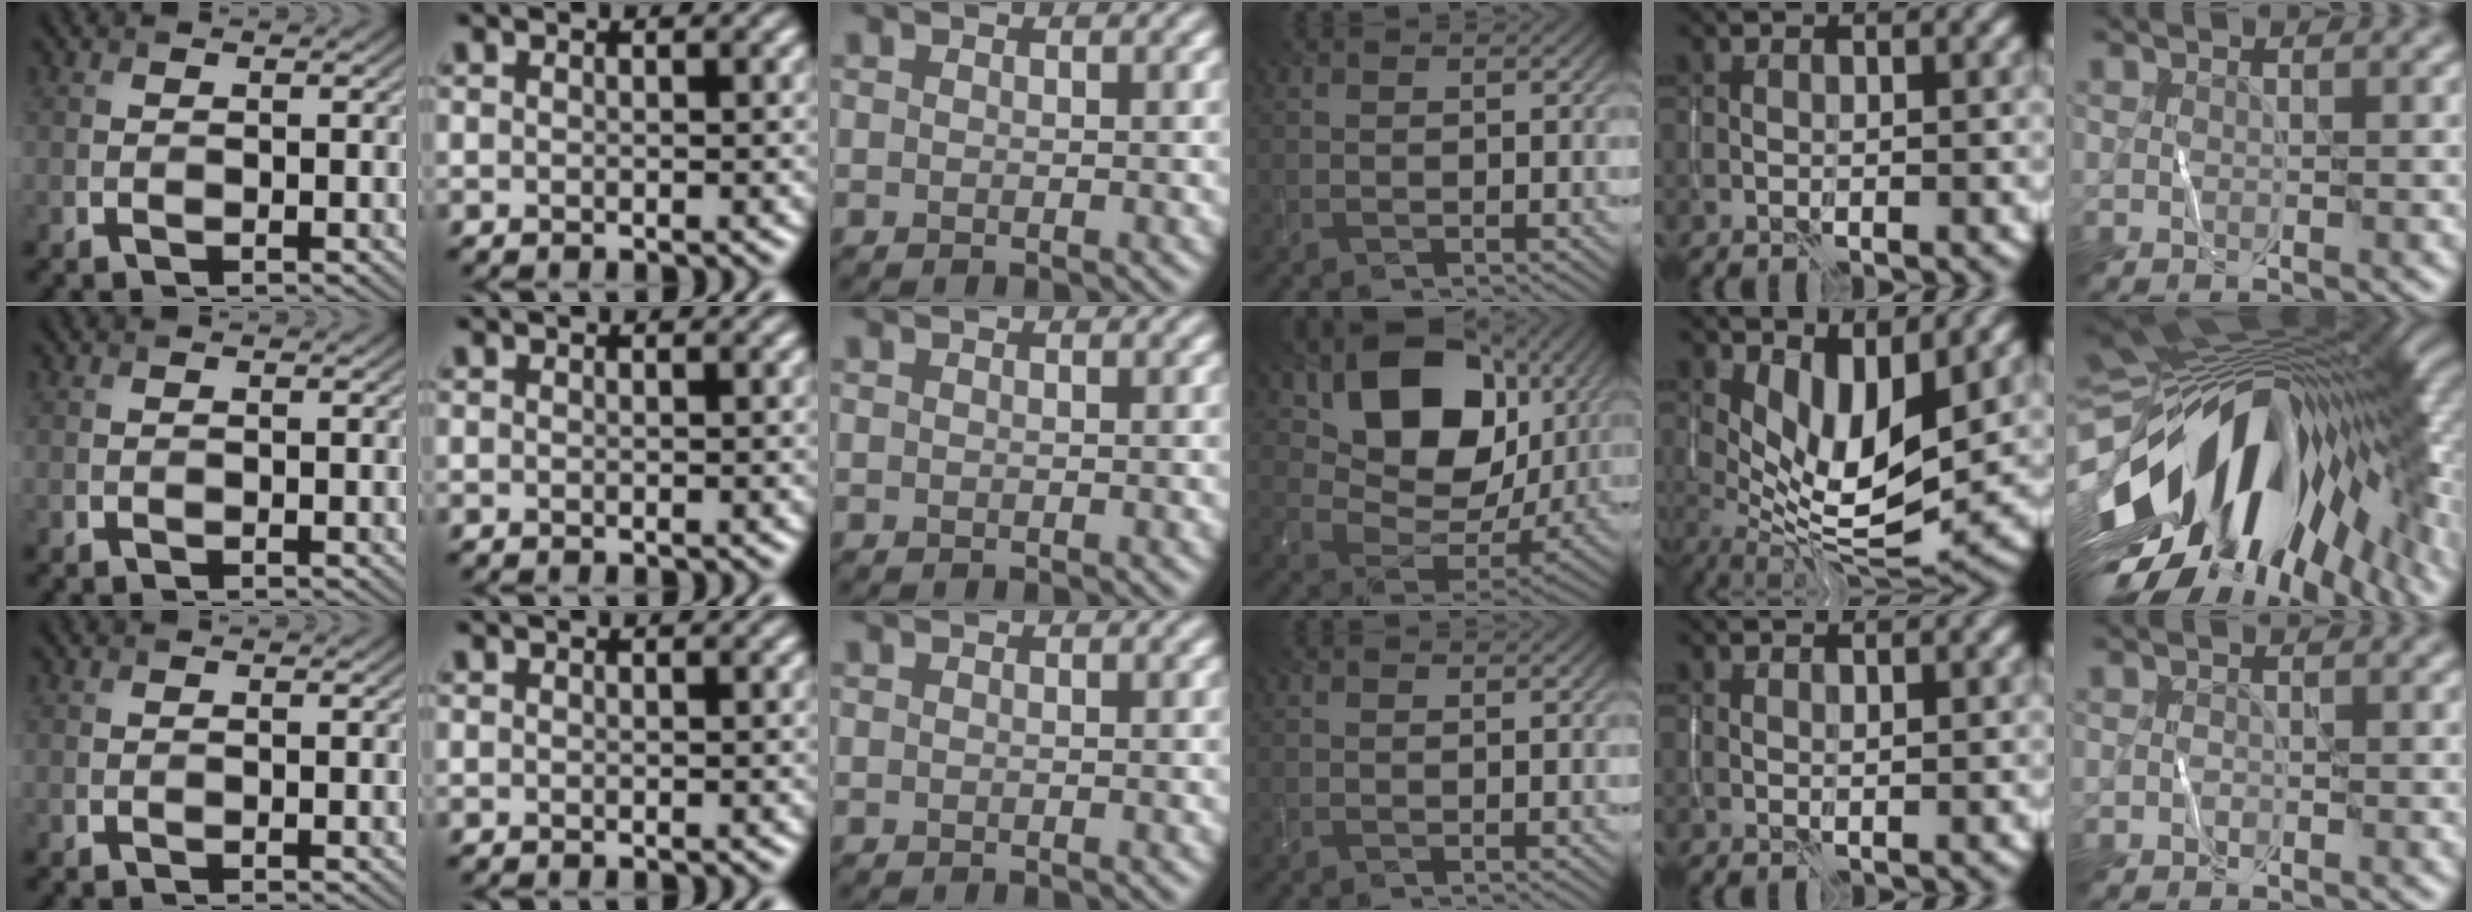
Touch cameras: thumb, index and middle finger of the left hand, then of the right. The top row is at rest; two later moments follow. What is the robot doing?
{"motion": "wipe", "object": "whiteboard"}